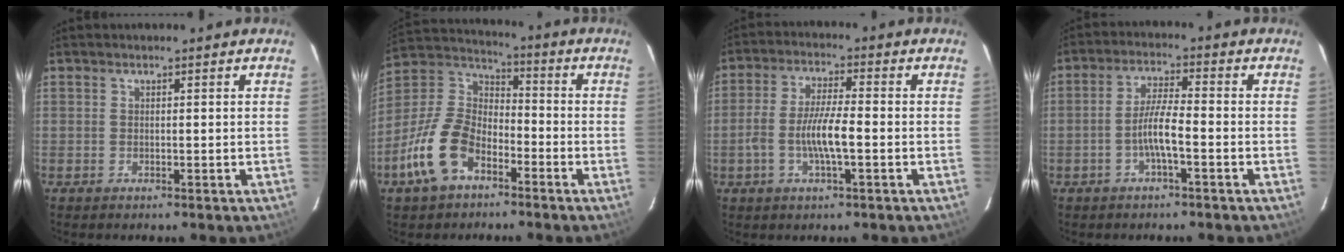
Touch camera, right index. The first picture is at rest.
{"total": 14.0, "force": [-8.0, 8.0, 8.1], "torque": [-0.177, 0.009, -0.151]}
{"total": 7.7, "force": [-2.1, 1.5, 7.2], "torque": [-0.145, 0.002, -0.041]}
{"total": 5.4, "force": [-2.2, 0.5, 4.9], "torque": [-0.100, 0.007, -0.041]}